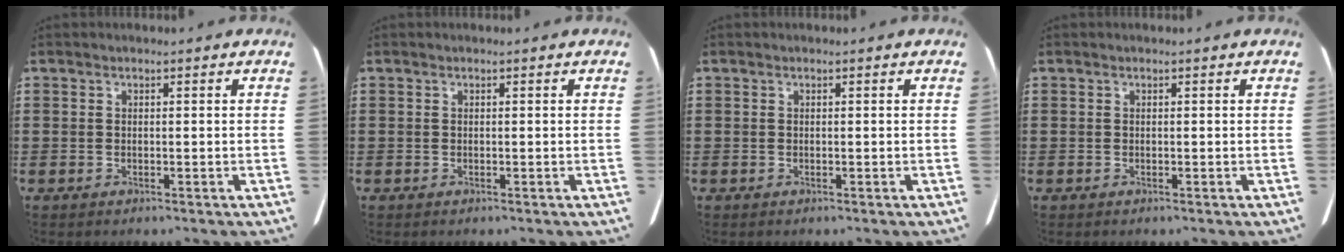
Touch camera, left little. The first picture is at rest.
{"total": 0.0}
{"total": 0.0}
{"total": 0.0}